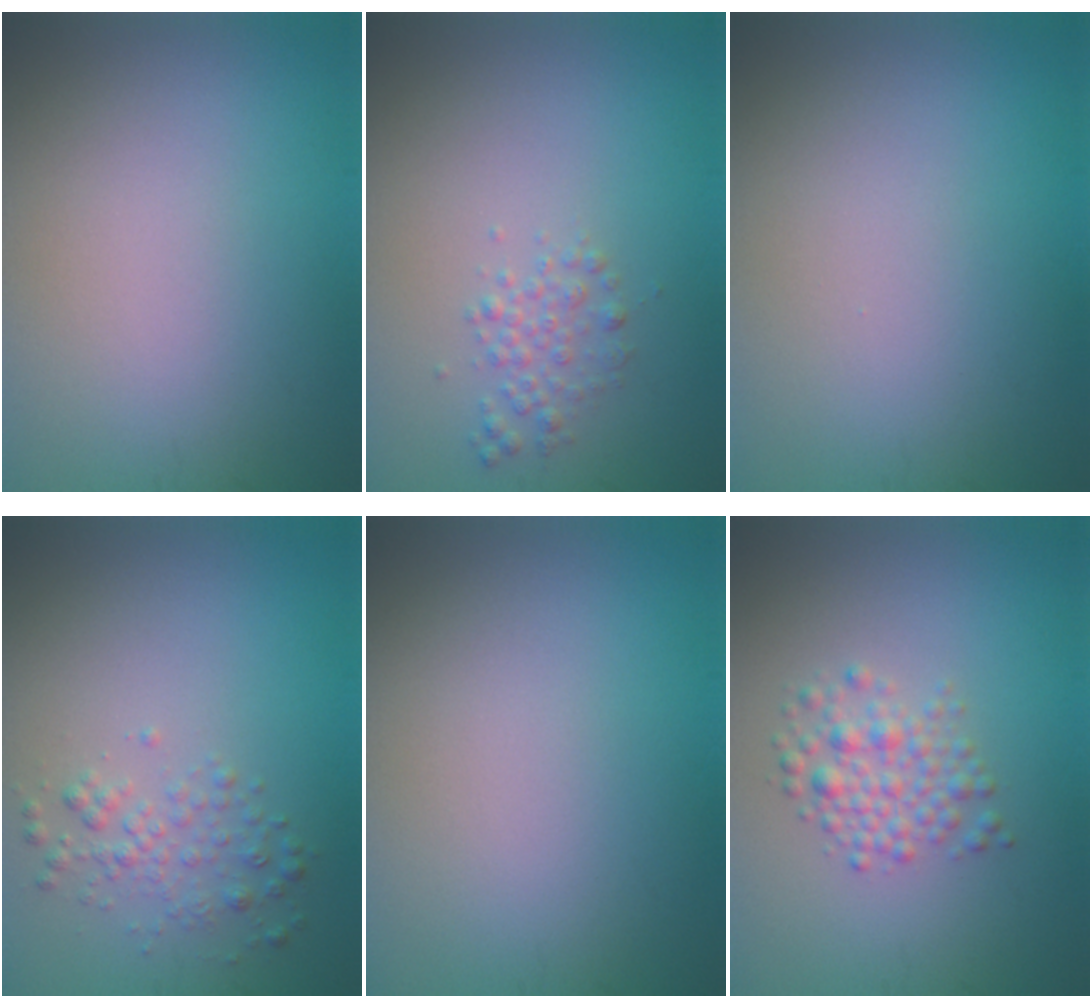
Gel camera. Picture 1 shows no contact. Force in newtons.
{"total": 1.7, "press": 1.7, "slide": 0.0}
{"total": 0.0}
{"total": 2.0, "press": 2.0, "slide": 0.1}
{"total": 0.0}
{"total": 2.8, "press": 2.8, "slide": 0.1}